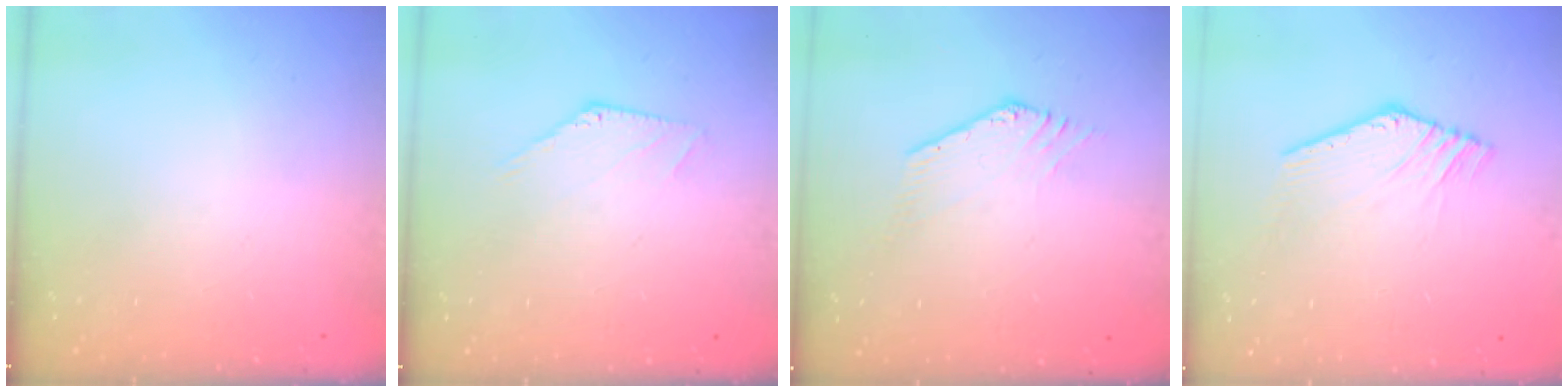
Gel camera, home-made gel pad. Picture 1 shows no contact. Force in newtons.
{"total": 0.8, "press": 0.8, "slide": 0.1}
{"total": 1.3, "press": 1.3, "slide": 0.1}
{"total": 2.3, "press": 2.3, "slide": 0.2}